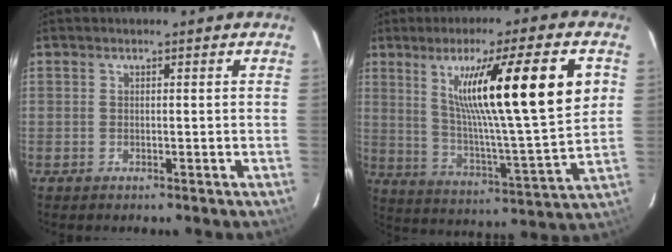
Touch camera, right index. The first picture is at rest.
{"total": 21.7, "force": [6.7, 0.9, 20.6], "torque": [-0.325, -0.005, 0.101]}